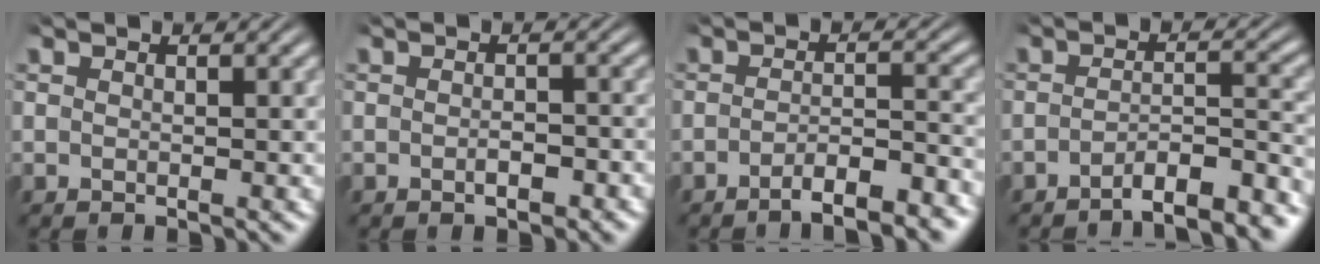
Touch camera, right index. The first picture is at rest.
{"total": 1.5, "force": [-1.1, 0.6, 0.8], "torque": [-0.009, 0.005, -0.021]}
{"total": 4.7, "force": [-4.1, 0.7, 2.1], "torque": [-0.028, -0.011, -0.067]}
{"total": 6.0, "force": [-5.3, 1.0, 2.5], "torque": [-0.027, -0.016, -0.080]}